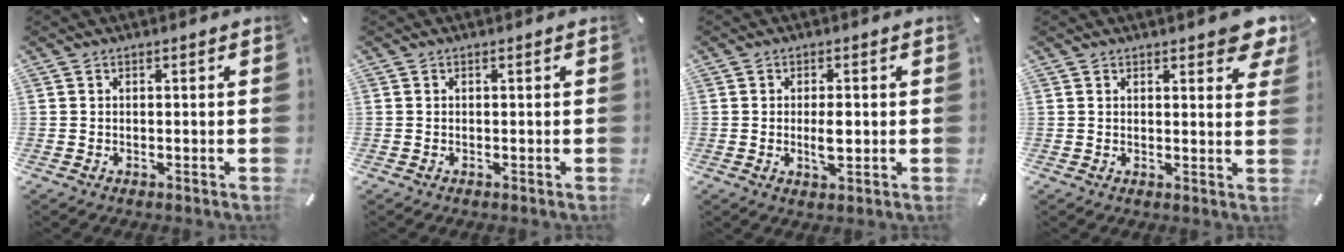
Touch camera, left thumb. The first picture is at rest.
{"total": 0.0}
{"total": 4.2, "force": [-0.2, 1.8, 3.8], "torque": [-0.077, -0.009, -0.009]}
{"total": 5.4, "force": [4.1, 1.6, 3.1], "torque": [-0.032, -0.028, 0.066]}